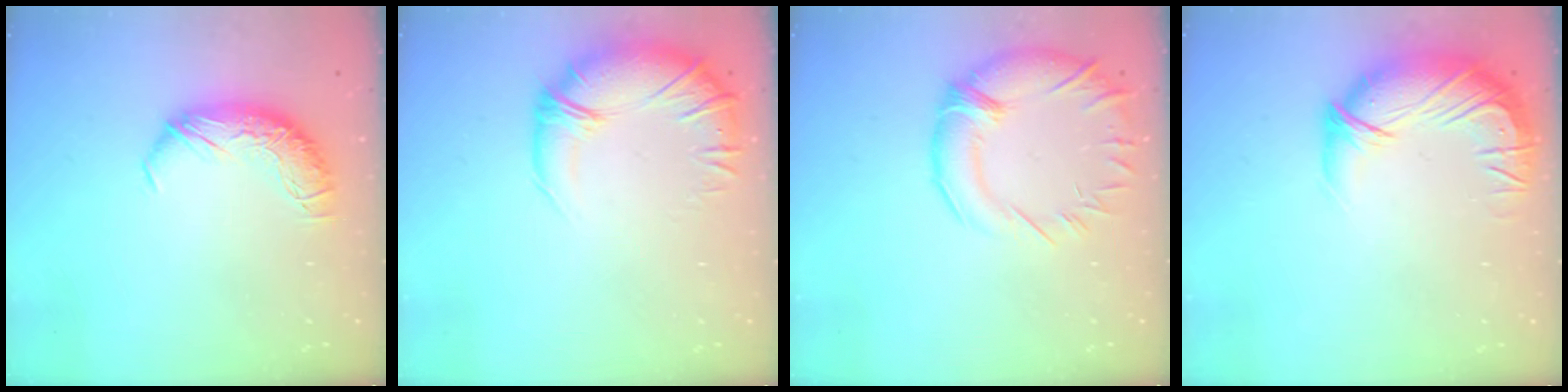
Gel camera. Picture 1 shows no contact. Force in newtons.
{"total": 2.7, "press": 0.1, "slide": 2.7}
{"total": 5.9, "press": 4.1, "slide": 4.2}
{"total": 3.0, "press": 0.1, "slide": 3.0}